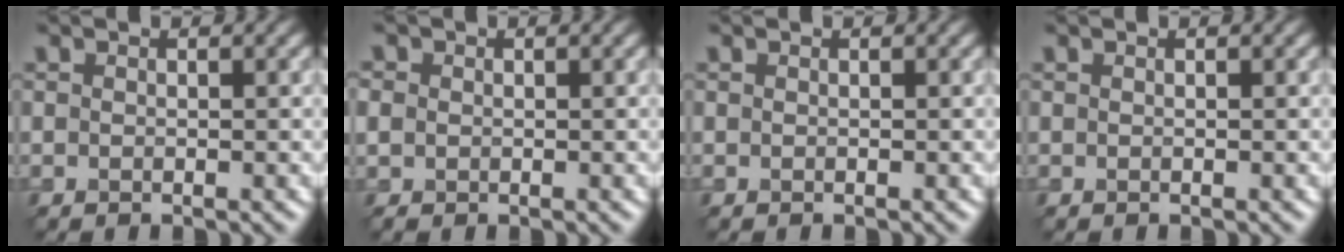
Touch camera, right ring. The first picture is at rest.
{"total": 1.3, "force": [0.1, 1.2, 0.4], "torque": [-0.005, 0.000, -0.001]}
{"total": 0.0}
{"total": 0.0}